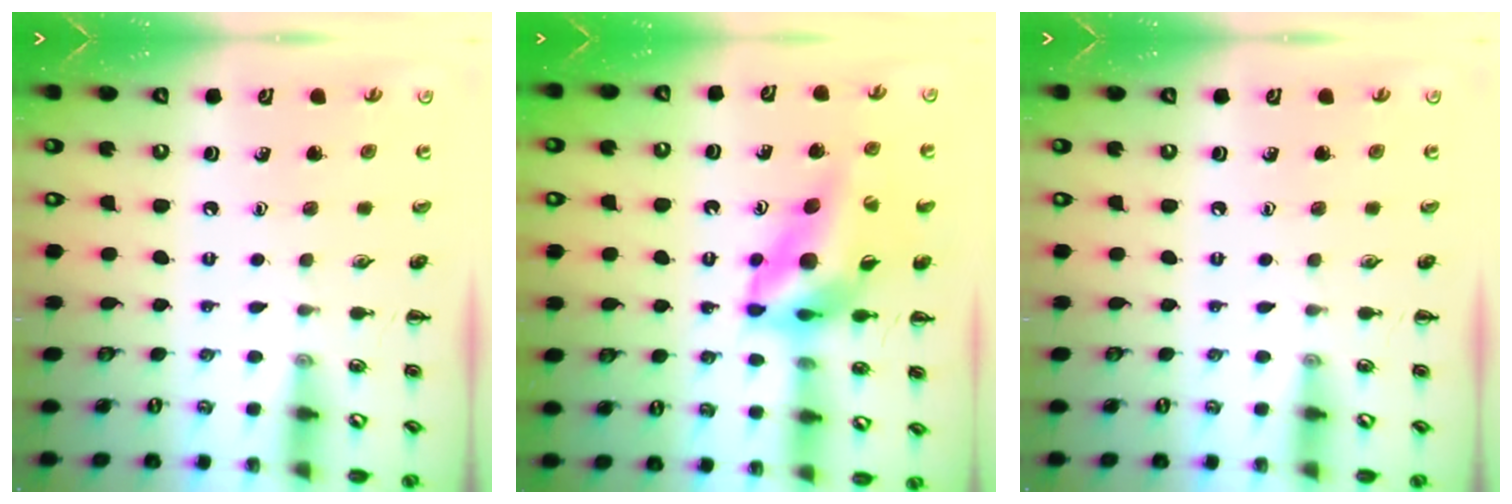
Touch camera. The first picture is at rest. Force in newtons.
{"total": 12.5, "press": 11.9, "slide": 3.8}
{"total": 0.0}